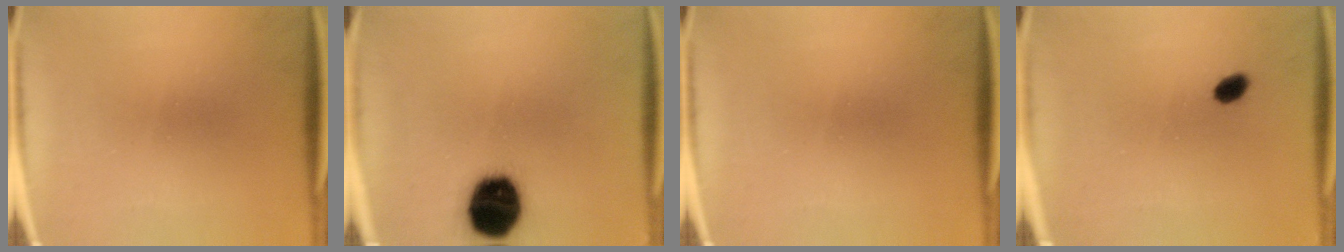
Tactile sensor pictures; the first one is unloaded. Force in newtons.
{"total": 16.1}
{"total": 0.0}
{"total": 2.4}